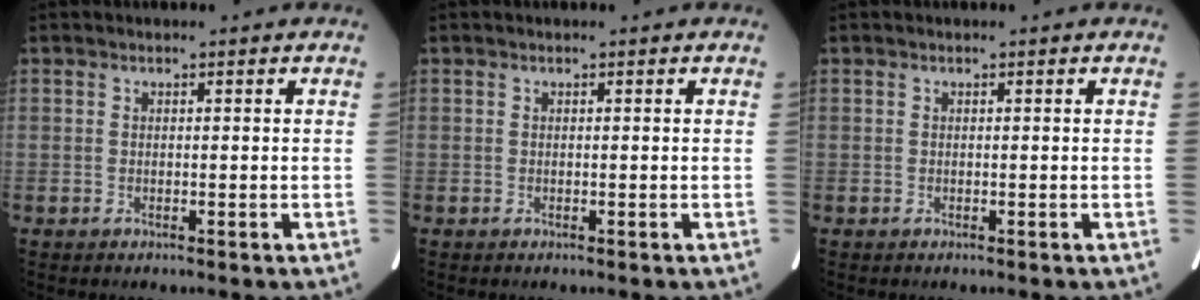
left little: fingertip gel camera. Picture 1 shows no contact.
{"total": 0.0}
{"total": 0.0}